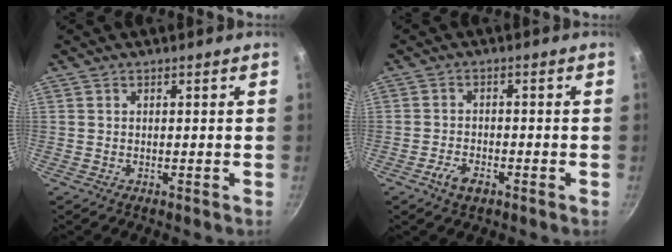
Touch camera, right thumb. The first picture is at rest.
{"total": 3.9, "force": [-2.3, 1.7, 2.7], "torque": [-0.053, 0.017, -0.044]}